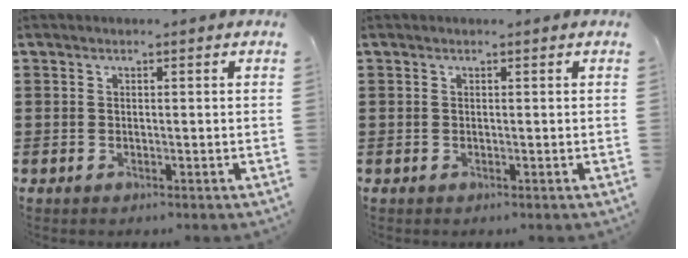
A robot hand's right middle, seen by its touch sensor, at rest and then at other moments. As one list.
[{"total": 0.0}]